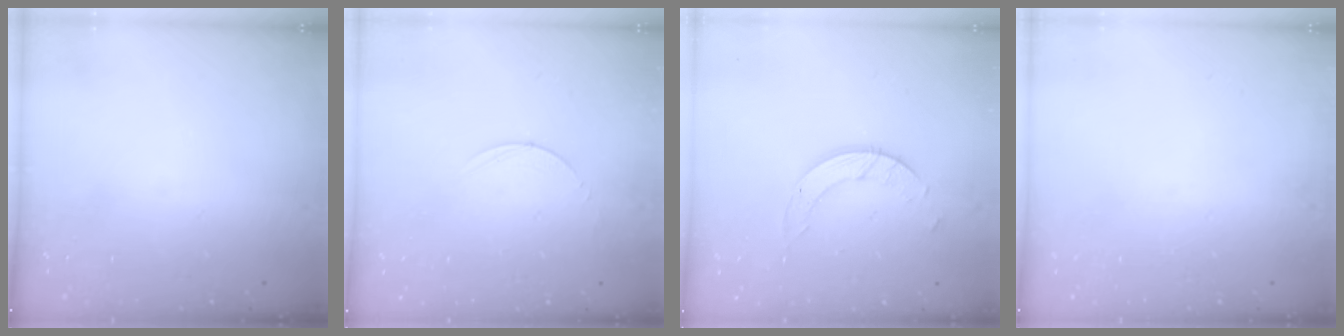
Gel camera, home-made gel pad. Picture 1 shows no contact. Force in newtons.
{"total": 3.0, "press": 3.0, "slide": 0.3}
{"total": 5.9, "press": 5.9, "slide": 0.5}
{"total": 0.0}